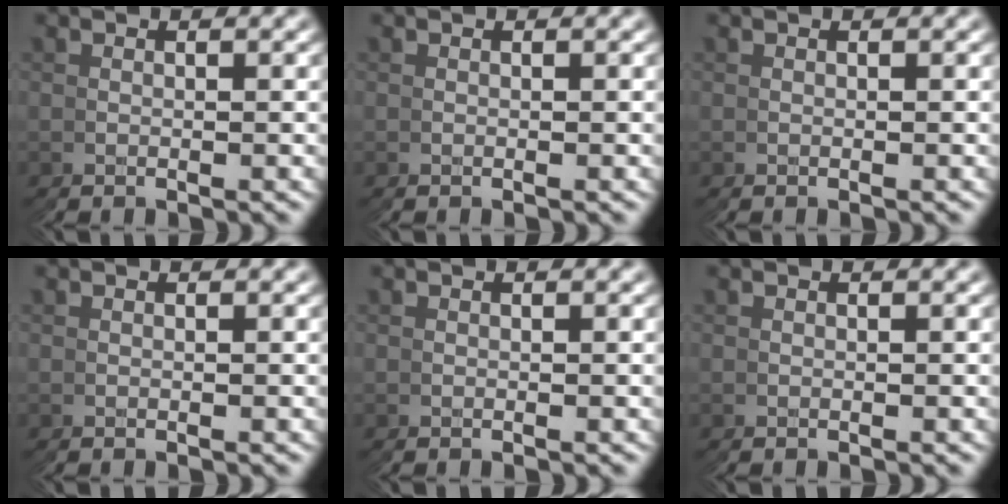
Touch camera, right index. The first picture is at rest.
{"total": 0.0}
{"total": 0.0}
{"total": 0.0}
{"total": 0.0}
{"total": 0.0}